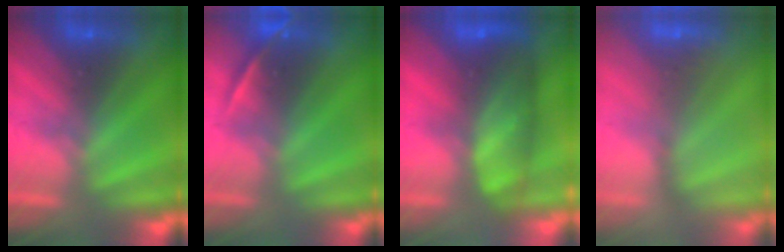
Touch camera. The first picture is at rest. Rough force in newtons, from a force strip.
{"total": 1.8}
{"total": 10.9}
{"total": 2.5}